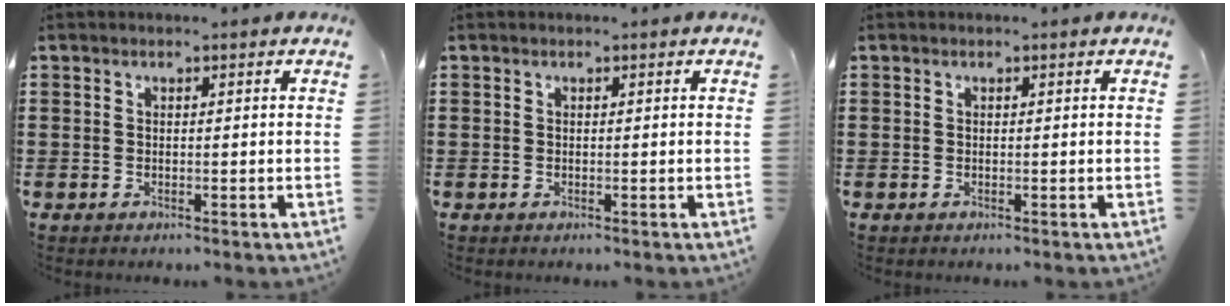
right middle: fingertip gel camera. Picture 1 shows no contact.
{"total": 0.0}
{"total": 0.0}